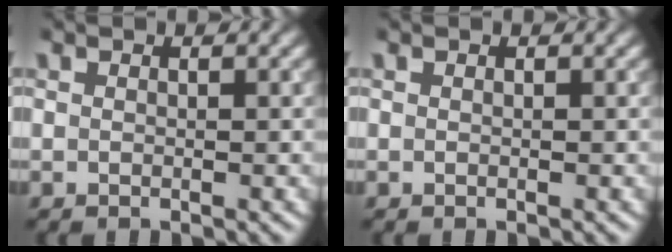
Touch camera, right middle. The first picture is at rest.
{"total": 0.0}